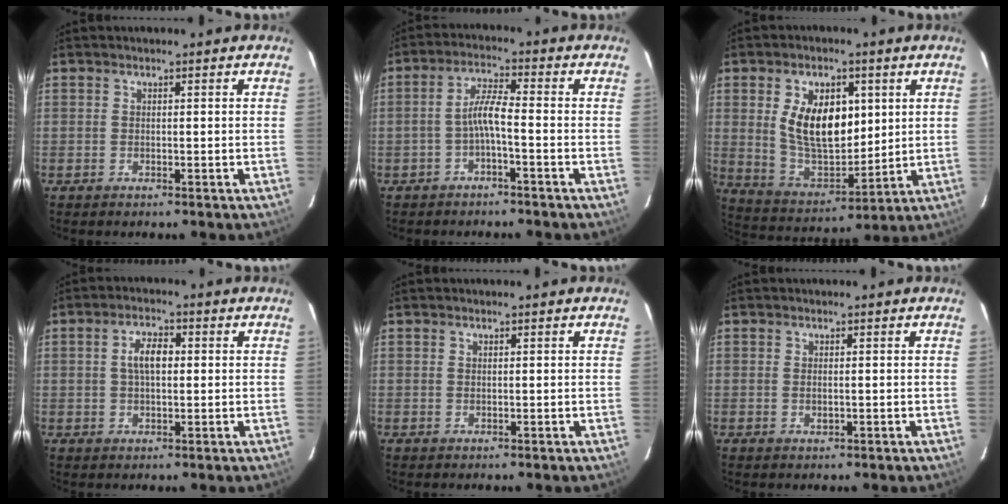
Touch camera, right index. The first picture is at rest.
{"total": 4.2, "force": [-2.0, 0.3, 3.7], "torque": [-0.084, 0.012, -0.036]}
{"total": 14.3, "force": [3.5, 8.0, 11.3], "torque": [-0.213, 0.002, 0.080]}
{"total": 4.9, "force": [0.6, 2.5, 4.1], "torque": [-0.077, 0.012, 0.013]}
{"total": 0.0}
{"total": 1.0, "force": [-0.1, 0.6, 0.9], "torque": [-0.016, 0.000, 0.000]}